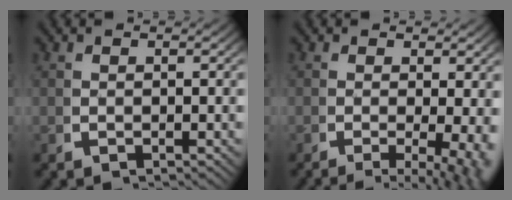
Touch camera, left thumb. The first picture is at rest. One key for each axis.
{"total": 6.7, "fx": -3.7, "fy": 2.6, "fz": 4.9, "tx": -0.071, "ty": -0.034, "tz": -0.045}